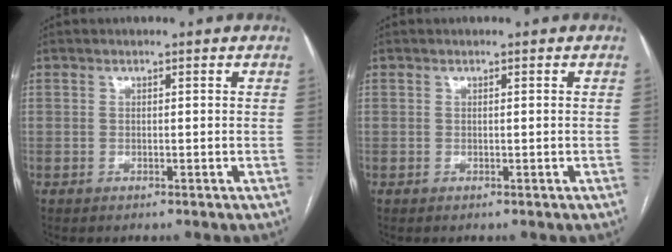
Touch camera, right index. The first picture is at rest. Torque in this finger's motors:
{"motor_torque": [0.06, 0.06, 0.13, 0.01]}